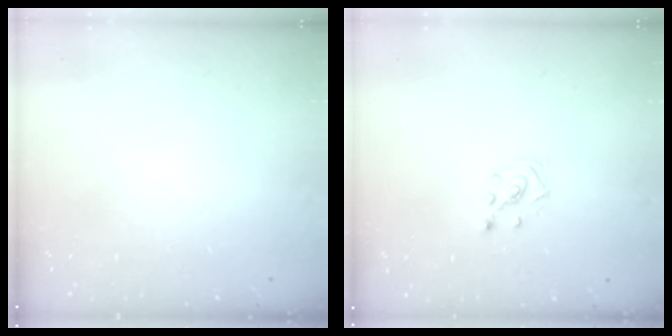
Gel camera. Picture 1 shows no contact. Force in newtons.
{"total": 2.6, "press": 2.5, "slide": 0.7}